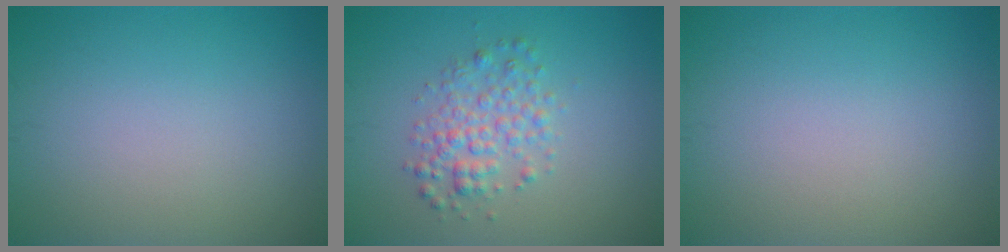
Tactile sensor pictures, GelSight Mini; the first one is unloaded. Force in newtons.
{"total": 3.0, "press": 3.0, "slide": 0.1}
{"total": 0.0}